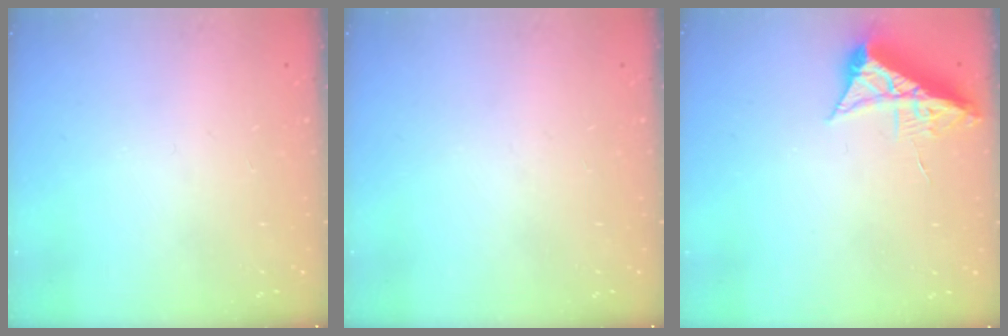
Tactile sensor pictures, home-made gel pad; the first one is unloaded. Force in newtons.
{"total": 0.0}
{"total": 7.1, "press": 7.1, "slide": 0.8}